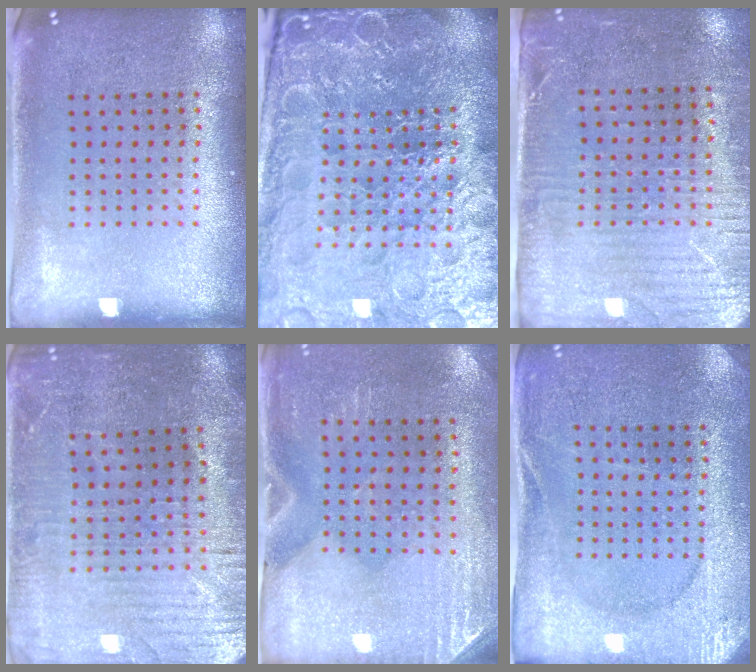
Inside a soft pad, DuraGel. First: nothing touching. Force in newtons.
{"total": 5.5, "press": 5.1, "slide": 2.2}
{"total": 3.2, "press": 2.8, "slide": 1.6}
{"total": 1.6, "press": 1.5, "slide": 0.5}
{"total": 2.9, "press": 2.5, "slide": 1.4}
{"total": 2.7, "press": 2.7, "slide": 0.2}